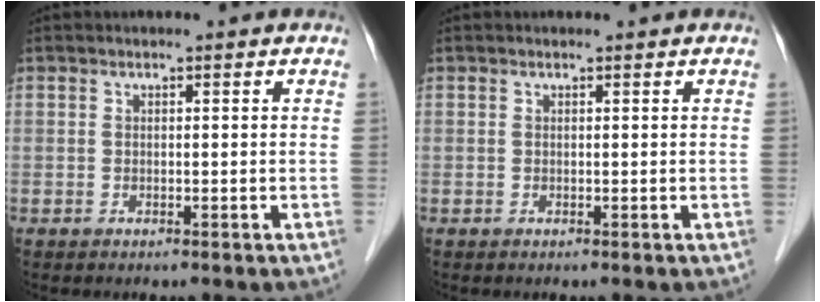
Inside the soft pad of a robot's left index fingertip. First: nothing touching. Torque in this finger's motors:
{"motor_torque": [0.07, -0.05, 0.03, 0.01]}